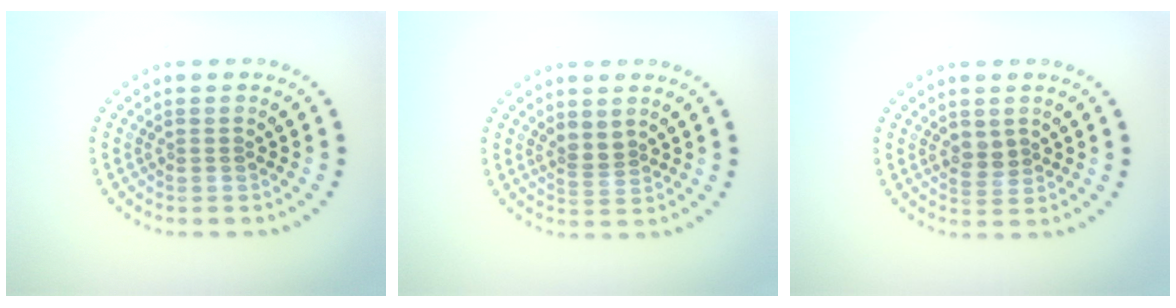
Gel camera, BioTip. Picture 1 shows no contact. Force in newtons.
{"total": 1.8, "press": 1.3, "slide": 1.2}
{"total": 1.5, "press": 1.3, "slide": 0.7}